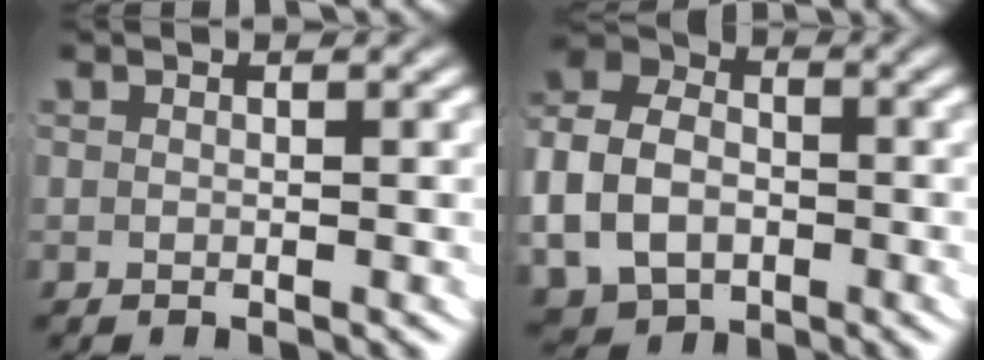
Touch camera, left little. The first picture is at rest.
{"total": 10.3, "force": [-0.8, 8.6, 5.6], "torque": [-0.115, -0.021, -0.015]}